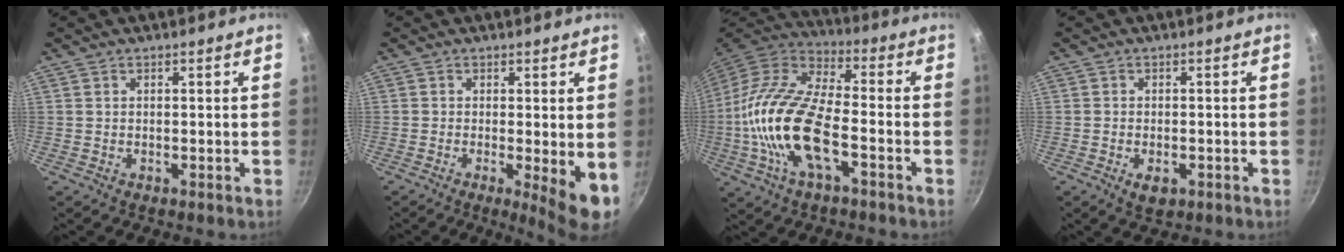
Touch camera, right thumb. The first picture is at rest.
{"total": 6.5, "force": [-0.8, 1.4, 6.3], "torque": [-0.084, -0.013, -0.008]}
{"total": 20.2, "force": [-5.0, 9.0, 17.4], "torque": [-0.335, 0.031, -0.111]}
{"total": 3.4, "force": [-1.4, 1.9, 2.4], "torque": [-0.037, 0.003, -0.019]}